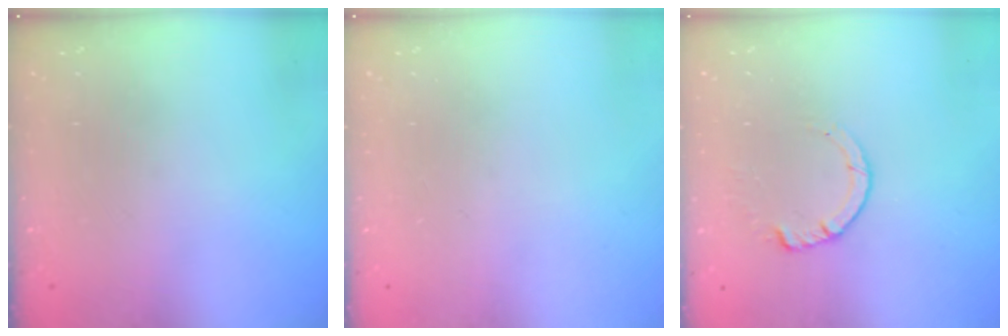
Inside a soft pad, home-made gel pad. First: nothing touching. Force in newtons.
{"total": 0.0}
{"total": 3.3, "press": 3.3, "slide": 0.4}